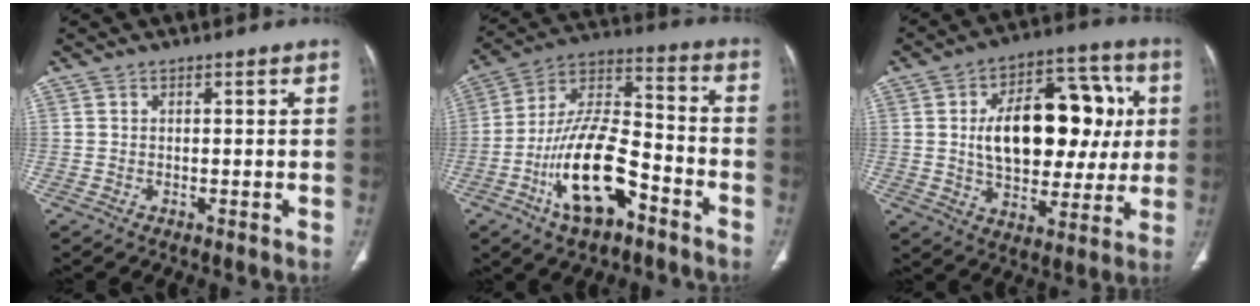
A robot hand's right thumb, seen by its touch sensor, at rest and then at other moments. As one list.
[{"total": 18.1, "force": [-8.3, 8.1, 13.8], "torque": [-0.245, 0.063, -0.149]}, {"total": 22.4, "force": [2.8, 13.4, 17.8], "torque": [-0.226, 0.020, 0.048]}]